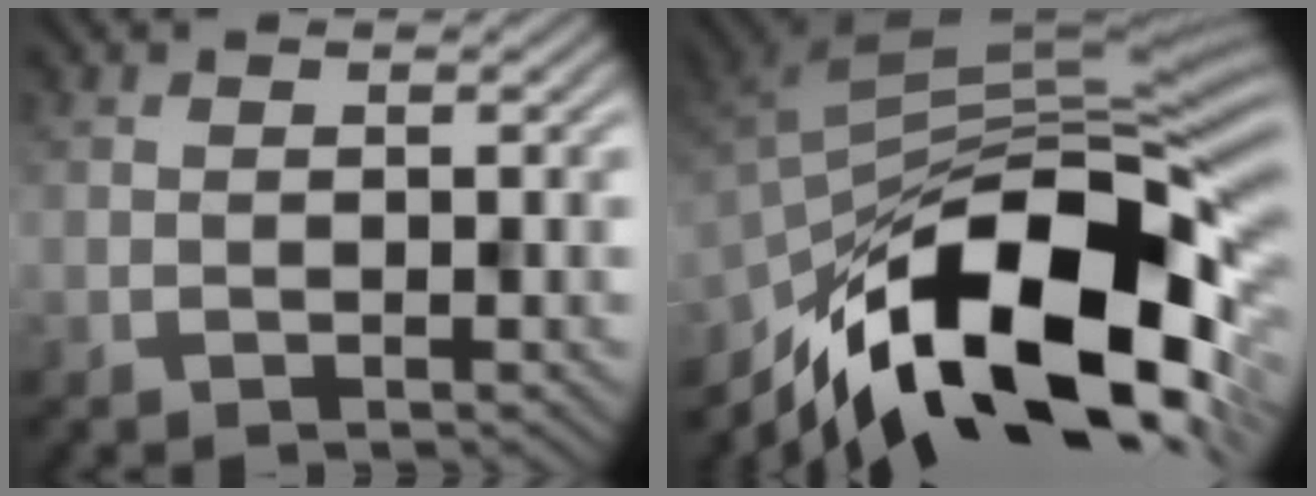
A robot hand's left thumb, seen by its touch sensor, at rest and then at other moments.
{"total": 17.6, "force": [-8.8, 8.0, 12.9], "torque": [-0.234, -0.018, -0.153]}